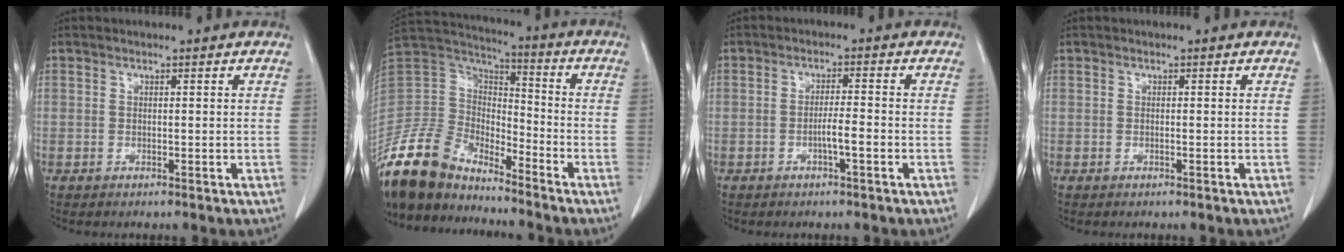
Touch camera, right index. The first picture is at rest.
{"total": 15.2, "force": [-13.8, 5.1, 4.2], "torque": [-0.093, 0.030, -0.270]}
{"total": 2.9, "force": [-1.3, 0.0, 2.6], "torque": [-0.042, 0.002, -0.024]}
{"total": 0.0}